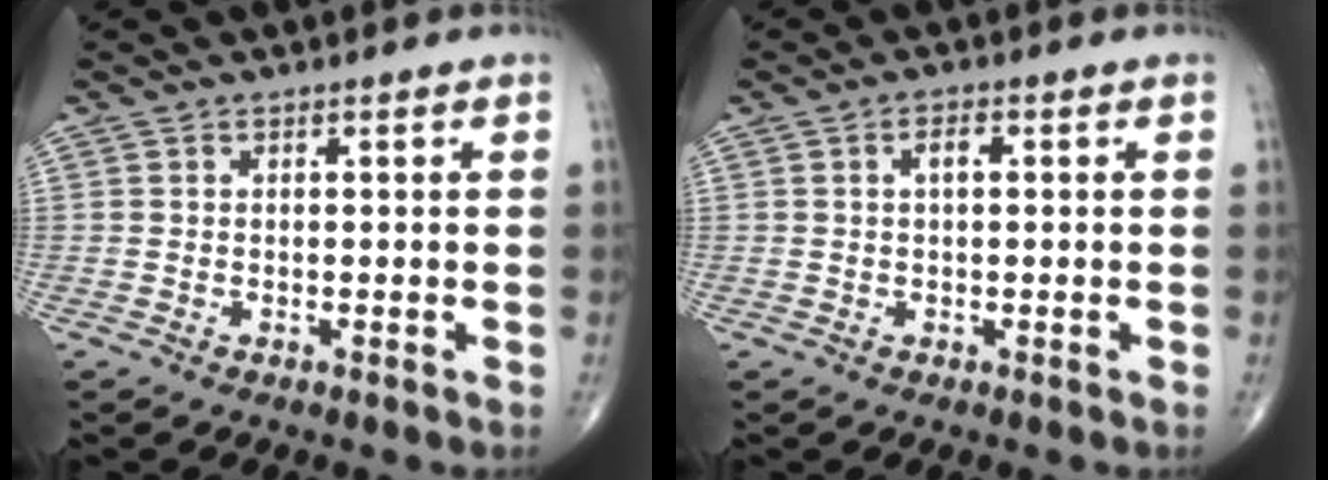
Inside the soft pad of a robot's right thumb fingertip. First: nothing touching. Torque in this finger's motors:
{"motor_torque": [0.05, 1.15, 0.47, 0.38, 0.09]}